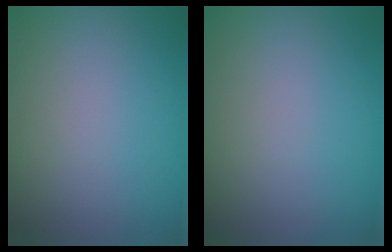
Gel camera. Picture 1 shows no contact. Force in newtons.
{"total": 0.0}